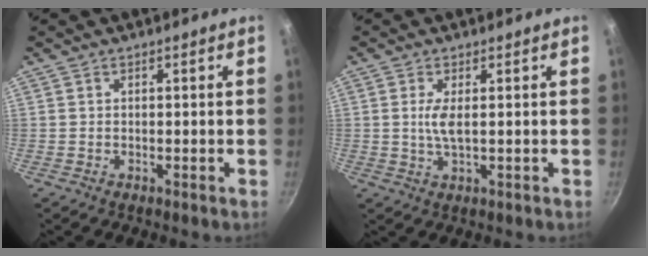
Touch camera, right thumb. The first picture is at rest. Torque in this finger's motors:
{"motor_torque": [0.96, 0.62, 0.65, -0.44, 0.25]}